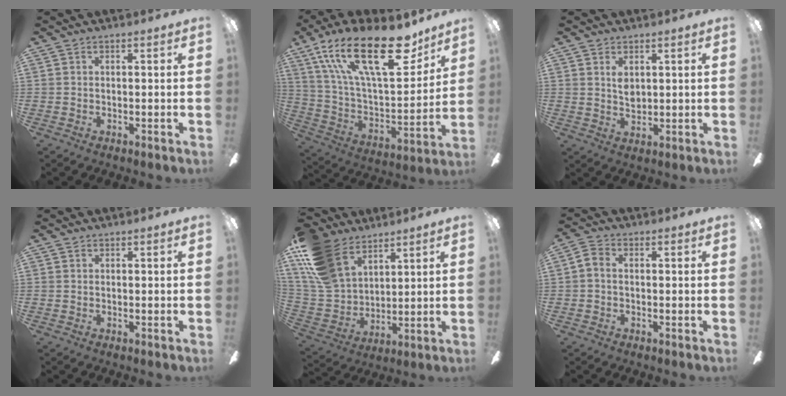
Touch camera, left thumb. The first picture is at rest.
{"total": 27.8, "force": [16.1, 11.1, 19.8], "torque": [-0.351, -0.091, 0.274]}
{"total": 3.4, "force": [1.4, 2.0, 2.3], "torque": [-0.032, -0.004, 0.022]}
{"total": 0.0}
{"total": 19.2, "force": [11.5, 11.6, 10.0], "torque": [-0.244, -0.045, 0.220]}
{"total": 3.1, "force": [-0.4, 2.0, 2.3], "torque": [-0.049, 0.008, -0.009]}